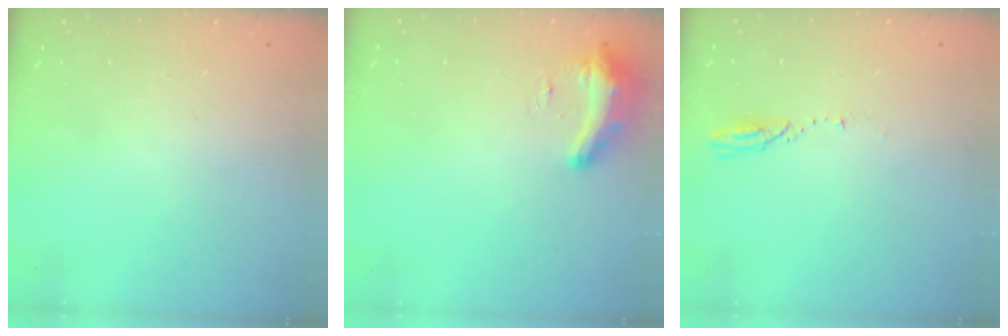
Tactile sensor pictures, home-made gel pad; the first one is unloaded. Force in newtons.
{"total": 8.8, "press": 8.7, "slide": 0.8}
{"total": 3.1, "press": 3.0, "slide": 0.3}